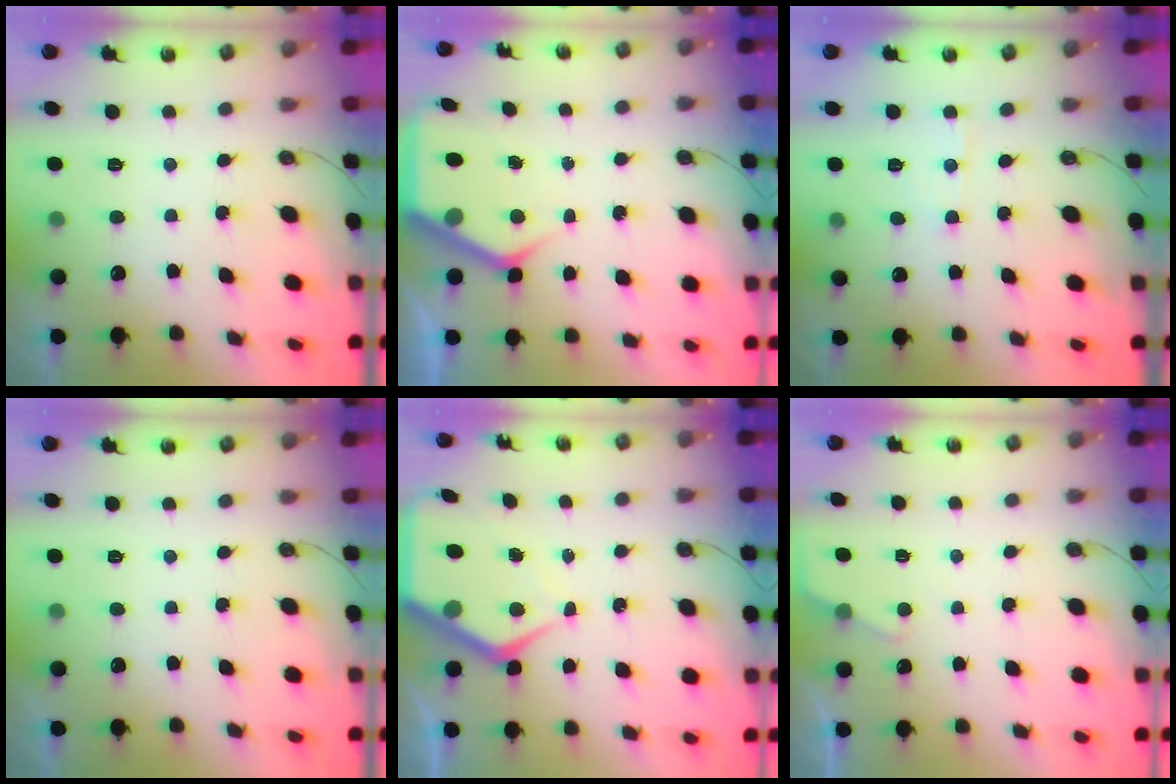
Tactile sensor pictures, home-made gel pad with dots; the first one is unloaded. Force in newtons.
{"total": 8.4, "press": 8.3, "slide": 0.7}
{"total": 5.9, "press": 5.9, "slide": 0.8}
{"total": 0.0}
{"total": 9.2, "press": 9.2, "slide": 1.0}
{"total": 3.4, "press": 3.3, "slide": 0.5}